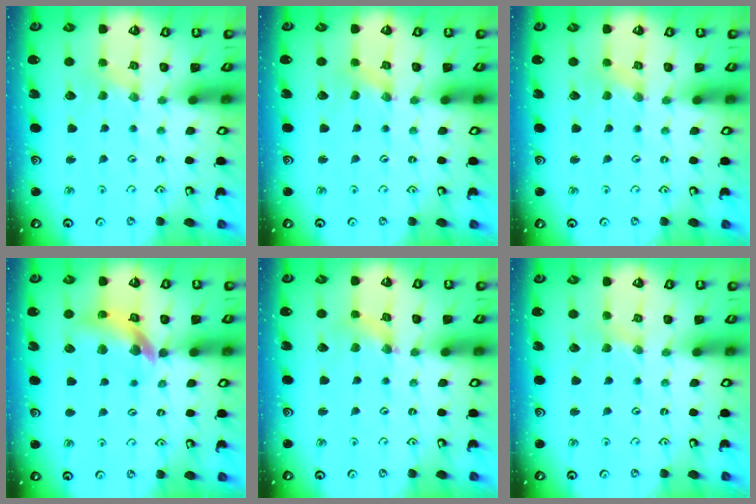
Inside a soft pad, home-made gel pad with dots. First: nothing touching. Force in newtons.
{"total": 0.0}
{"total": 0.0}
{"total": 10.3, "press": 10.2, "slide": 1.7}
{"total": 2.4, "press": 2.4, "slide": 0.4}
{"total": 1.7, "press": 1.7, "slide": 0.2}